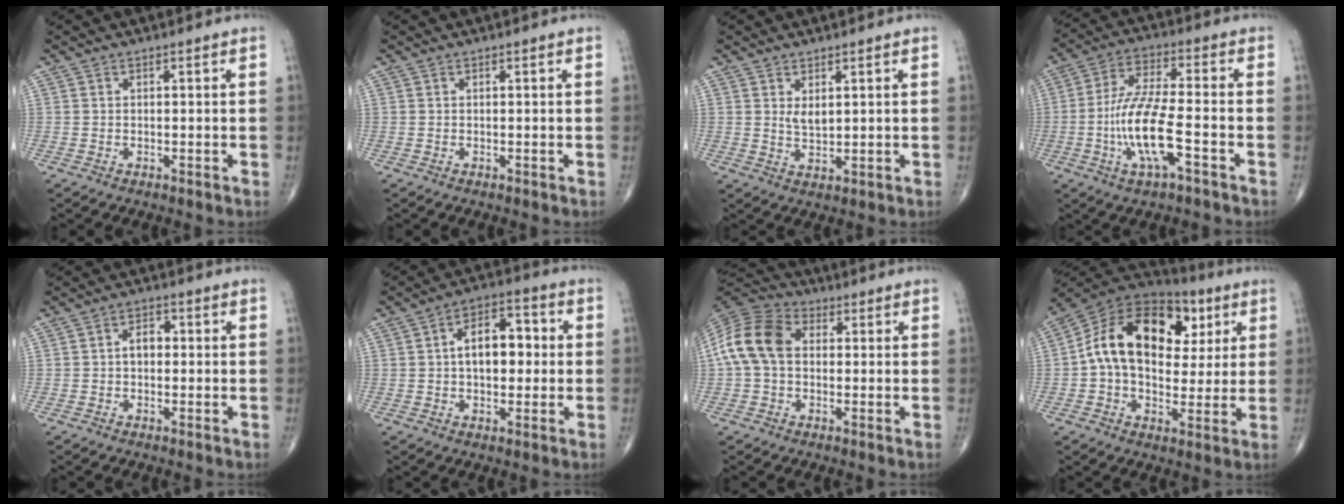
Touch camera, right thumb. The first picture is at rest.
{"total": 0.0}
{"total": 2.9, "force": [1.1, 1.5, 2.3], "torque": [-0.035, -0.015, 0.024]}
{"total": 13.0, "force": [-4.2, 3.5, 11.8], "torque": [-0.248, 0.023, -0.078]}
{"total": 3.5, "force": [-0.1, 2.4, 2.5], "torque": [-0.031, 0.015, -0.008]}
{"total": 10.4, "force": [0.6, 6.3, 8.3], "torque": [-0.106, 0.026, 0.003]}
{"total": 12.0, "force": [0.8, 8.6, 8.3], "torque": [-0.165, 0.032, 0.005]}
{"total": 21.4, "force": [4.3, 14.0, 15.6], "torque": [-0.234, 0.022, 0.061]}